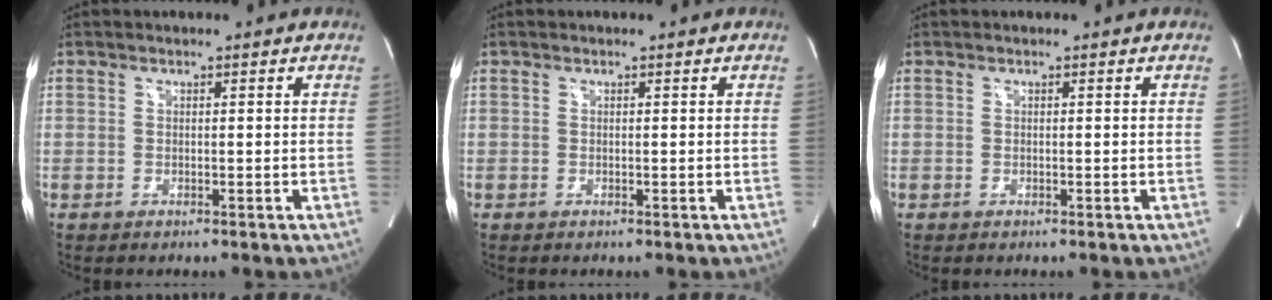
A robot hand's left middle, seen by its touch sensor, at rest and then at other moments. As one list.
[{"total": 0.0}, {"total": 0.0}]